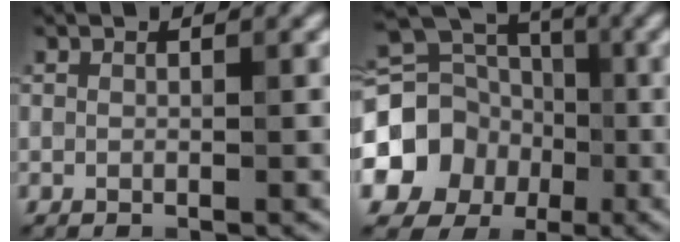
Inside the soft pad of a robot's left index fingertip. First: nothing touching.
{"total": 11.7, "force": [-2.6, 10.6, 4.4], "torque": [-0.098, -0.007, -0.070]}